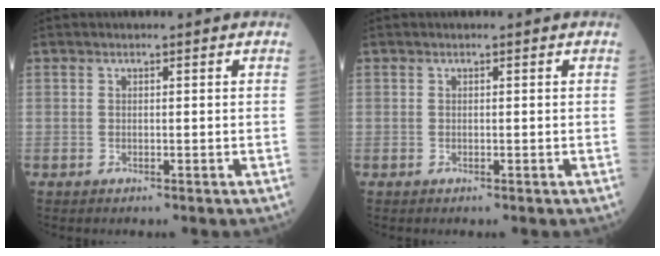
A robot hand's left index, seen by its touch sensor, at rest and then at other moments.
{"total": 0.0}